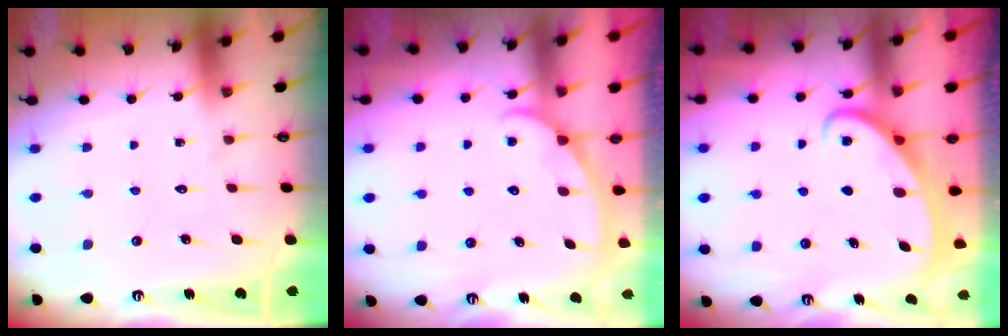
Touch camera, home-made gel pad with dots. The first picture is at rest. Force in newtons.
{"total": 1.4, "press": 1.4, "slide": 0.2}
{"total": 2.6, "press": 2.6, "slide": 0.3}